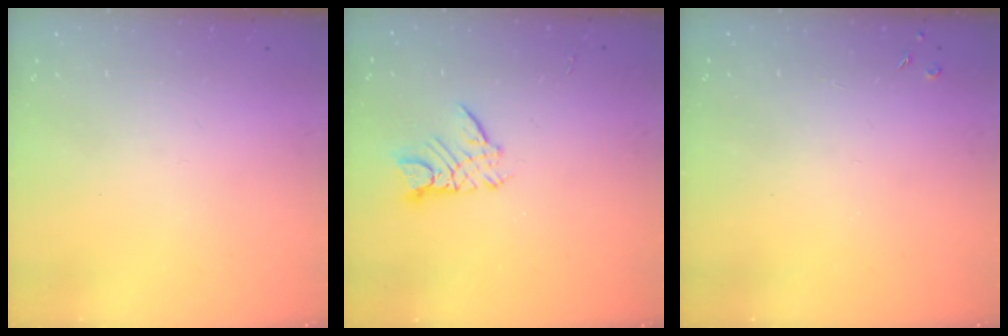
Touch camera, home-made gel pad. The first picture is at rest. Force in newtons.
{"total": 8.2, "press": 8.2, "slide": 0.6}
{"total": 2.8, "press": 2.7, "slide": 0.5}